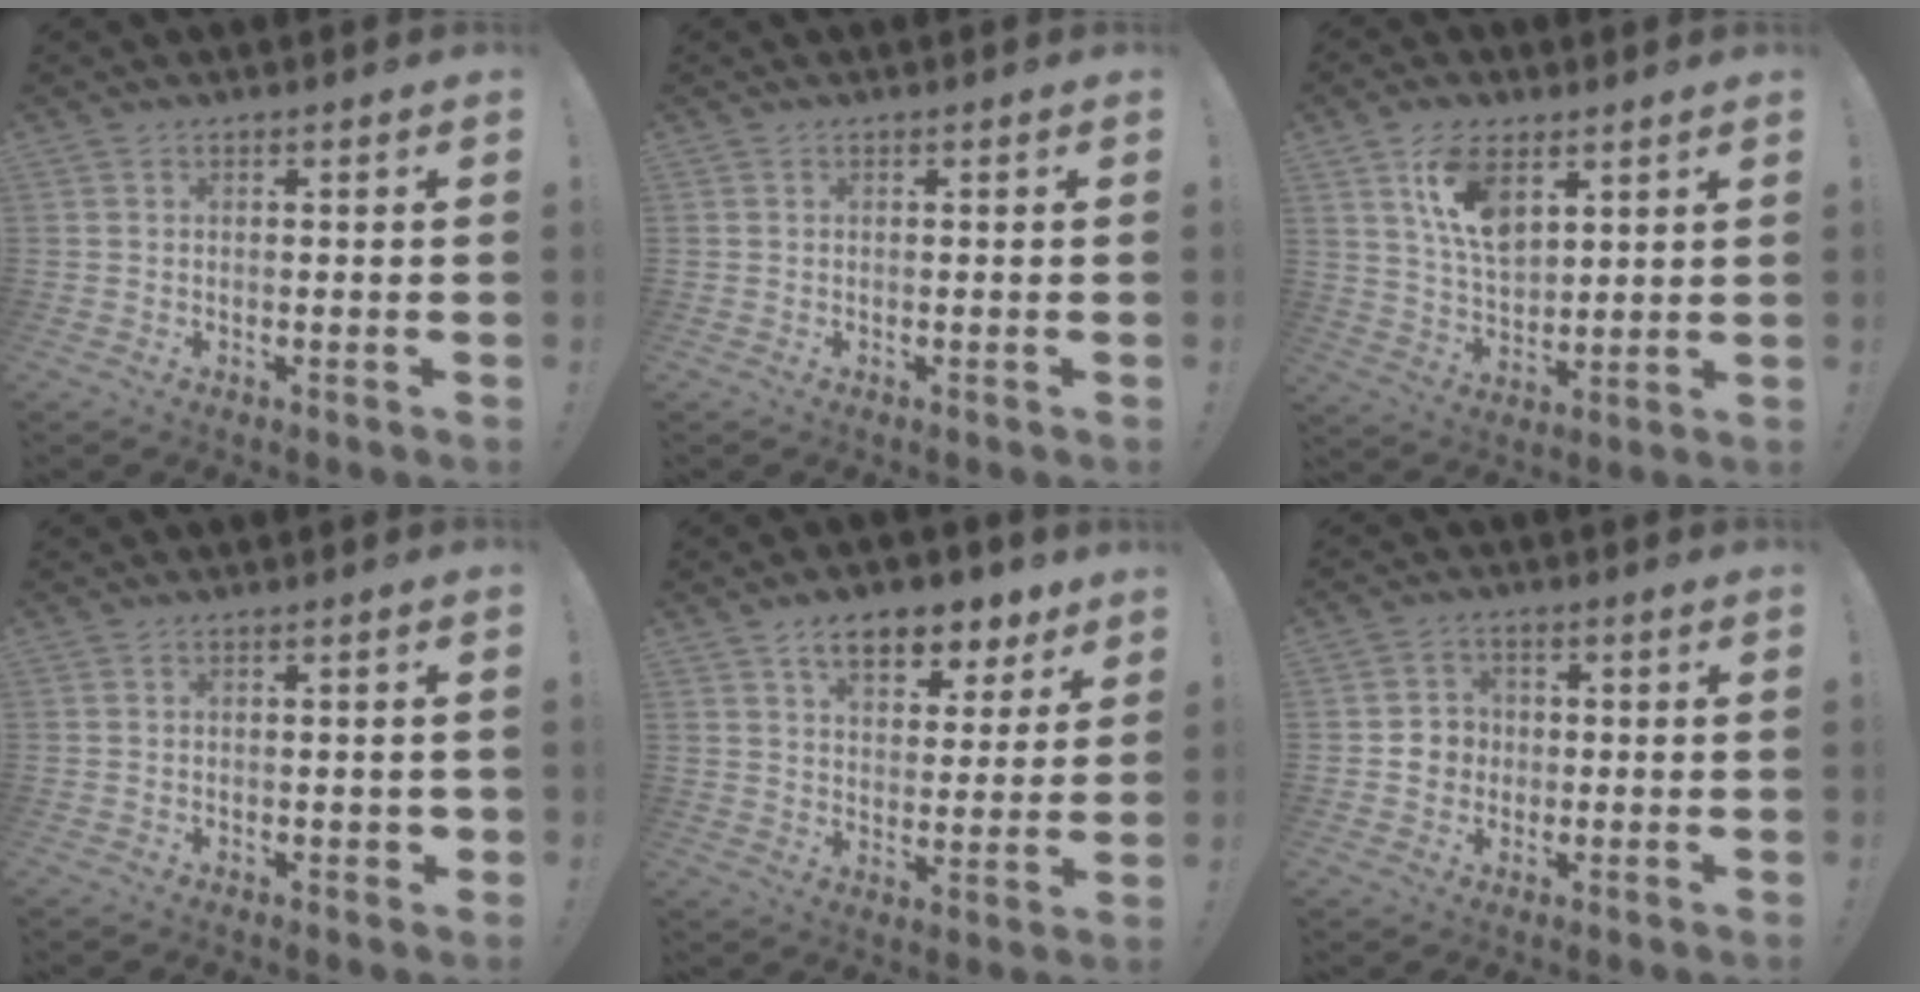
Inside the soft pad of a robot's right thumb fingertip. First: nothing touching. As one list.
[{"total": 0.0}, {"total": 12.5, "force": [6.7, 6.9, 8.0], "torque": [-0.150, -0.023, 0.123]}, {"total": 1.7, "force": [-0.3, 0.9, 1.4], "torque": [-0.026, 0.008, -0.004]}, {"total": 11.3, "force": [7.2, 6.1, 6.3], "torque": [-0.092, -0.039, 0.128]}, {"total": 5.4, "force": [-0.4, 5.2, 1.4], "torque": [-0.018, 0.010, -0.006]}]